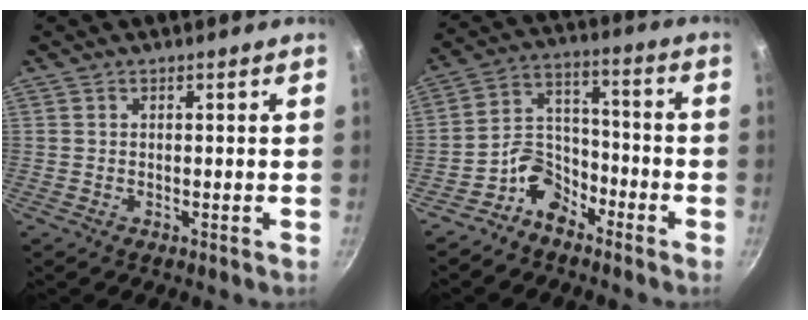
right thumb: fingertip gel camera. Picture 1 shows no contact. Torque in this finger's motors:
{"motor_torque": [3.36, 1.64, -0.24, -0.25, 0.00]}